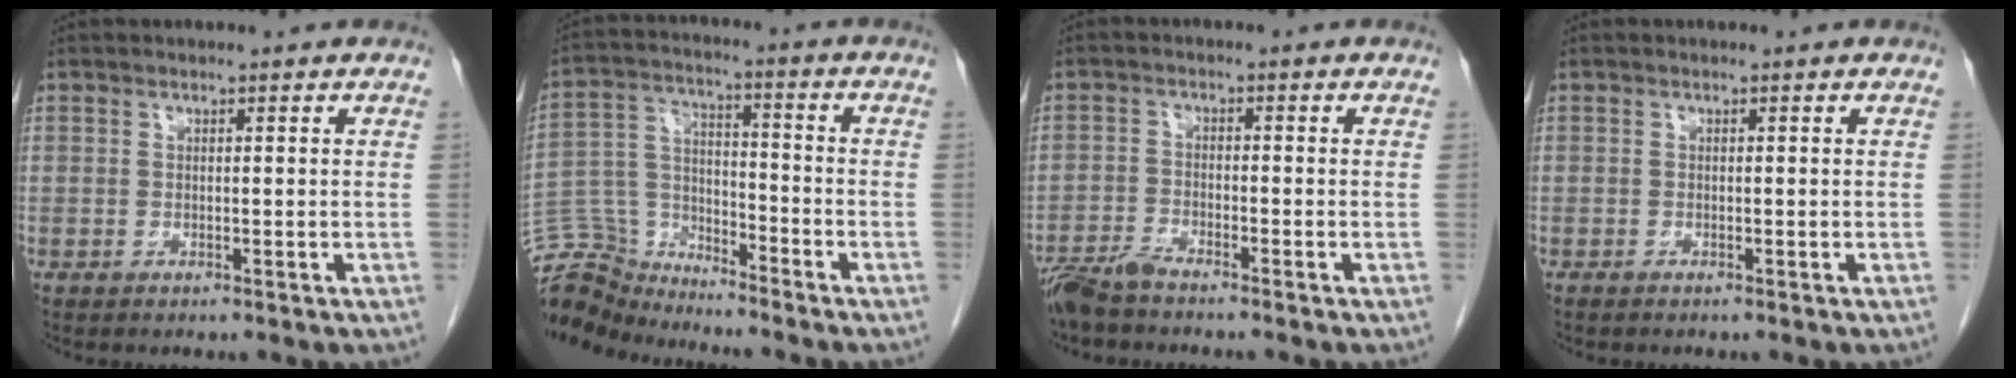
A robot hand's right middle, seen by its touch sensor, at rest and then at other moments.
{"total": 9.7, "force": [-9.6, 1.7, -0.2], "torque": [-0.007, 0.023, -0.189]}
{"total": 4.2, "force": [-3.8, 0.3, 1.7], "torque": [-0.034, -0.013, -0.076]}
{"total": 0.0}